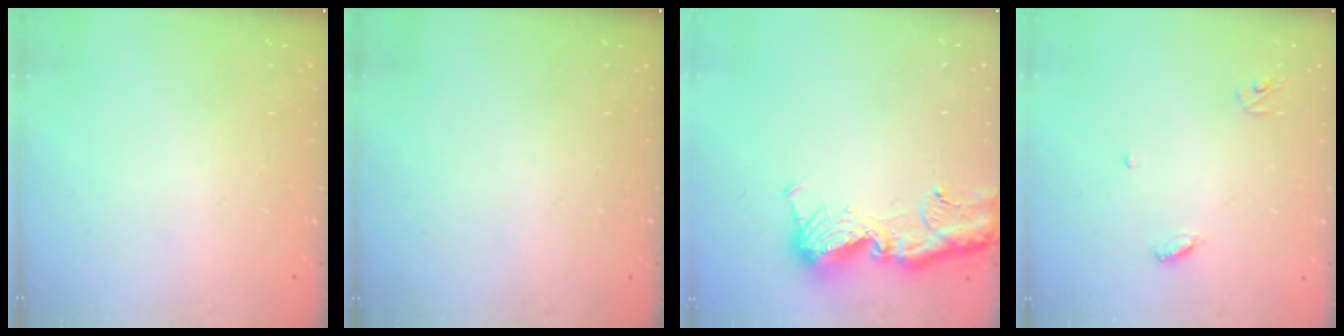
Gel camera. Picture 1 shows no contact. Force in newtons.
{"total": 0.0}
{"total": 13.2, "press": 13.1, "slide": 1.3}
{"total": 3.9, "press": 3.9, "slide": 0.3}